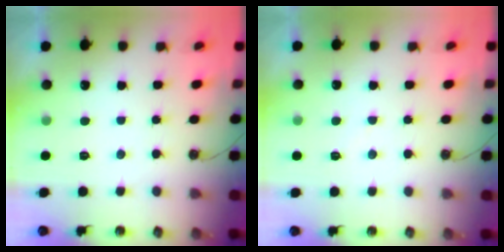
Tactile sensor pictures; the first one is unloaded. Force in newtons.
{"total": 2.5, "press": 2.5, "slide": 0.3}